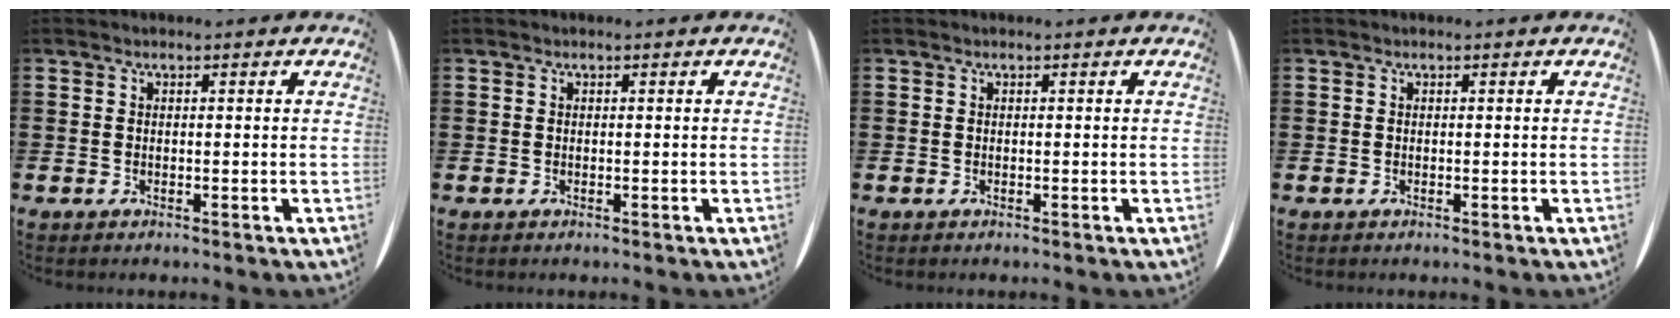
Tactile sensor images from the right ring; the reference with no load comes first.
{"total": 0.0}
{"total": 0.0}
{"total": 0.0}